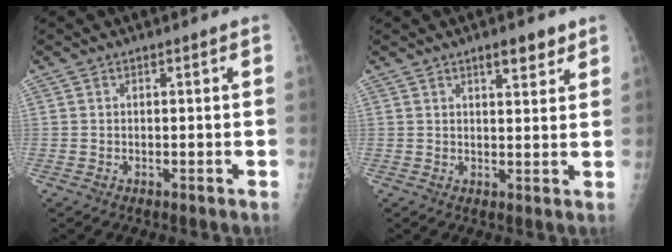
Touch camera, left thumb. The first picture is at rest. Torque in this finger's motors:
{"motor_torque": [0.70, 0.26, 0.39, -0.33, 0.13]}